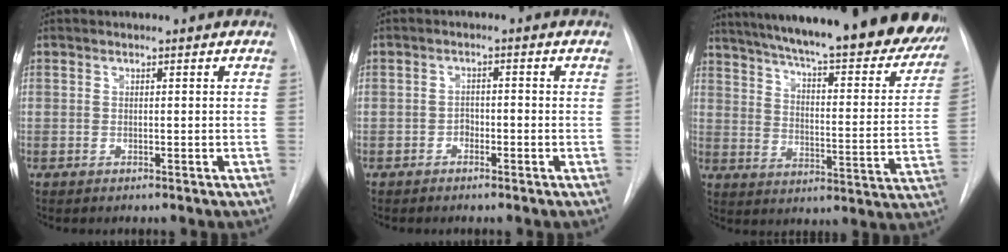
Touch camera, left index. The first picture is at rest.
{"total": 1.7, "force": [-1.4, 0.8, 0.5], "torque": [-0.006, 0.000, -0.025]}
{"total": 32.8, "force": [27.6, 5.9, 16.7], "torque": [-0.246, -0.064, 0.349]}